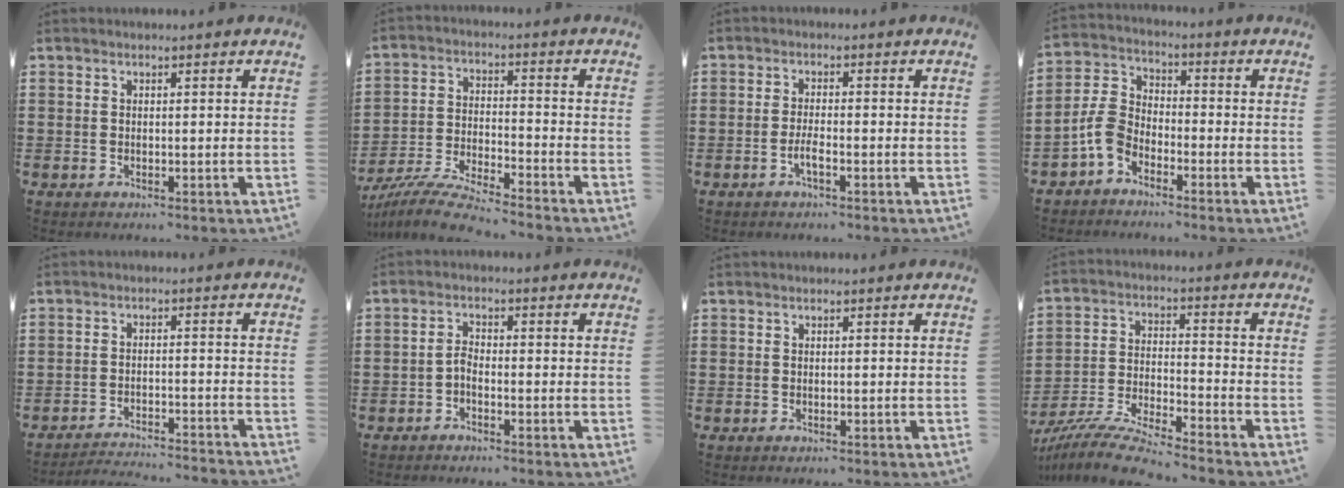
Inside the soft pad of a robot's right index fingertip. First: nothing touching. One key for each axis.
{"total": 7.5, "fx": -7.2, "fy": -0.1, "fz": 2.2, "tx": -0.061, "ty": -0.005, "tz": -0.145}
{"total": 2.2, "fx": -1.1, "fy": 0.3, "fz": 1.9, "tx": -0.041, "ty": -0.001, "tz": -0.023}
{"total": 6.1, "fx": -3.3, "fy": 3.8, "fz": 3.4, "tx": -0.102, "ty": 0.005, "tz": -0.074}
{"total": 3.3, "fx": -3.2, "fy": -0.2, "fz": 0.5, "tx": -0.015, "ty": 0.000, "tz": -0.070}
{"total": 1.8, "fx": -1.2, "fy": 0.6, "fz": 1.2, "tx": -0.026, "ty": 0.004, "tz": -0.025}
{"total": 0.0}
{"total": 8.8, "fx": -8.4, "fy": 0.0, "fz": 2.7, "tx": -0.070, "ty": 0.000, "tz": -0.169}